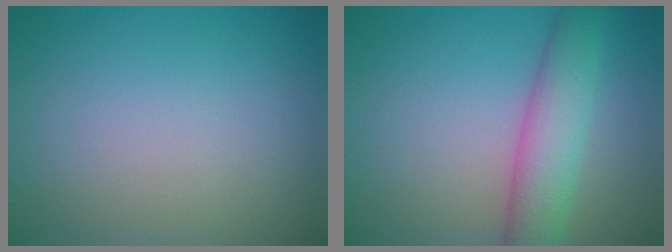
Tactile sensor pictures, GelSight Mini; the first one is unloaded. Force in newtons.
{"total": 5.0, "press": 5.0, "slide": 0.2}